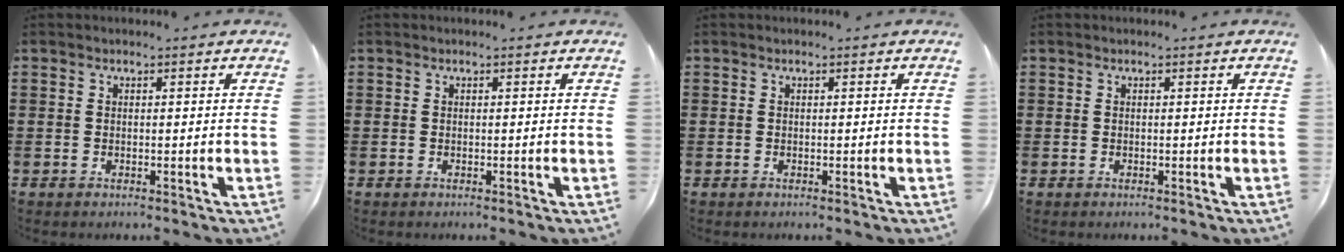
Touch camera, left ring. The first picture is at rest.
{"total": 0.0}
{"total": 0.0}
{"total": 0.0}